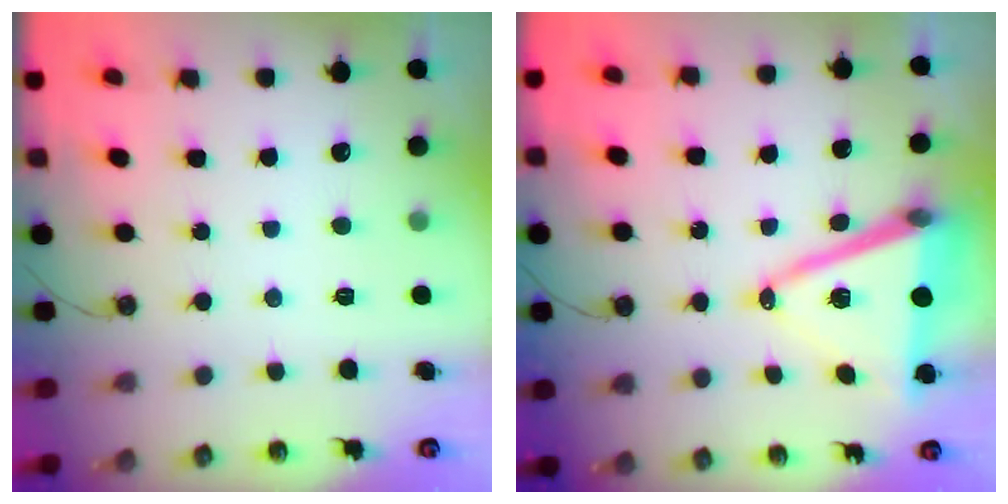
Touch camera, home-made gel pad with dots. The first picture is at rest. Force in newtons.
{"total": 15.2, "press": 14.7, "slide": 3.9}